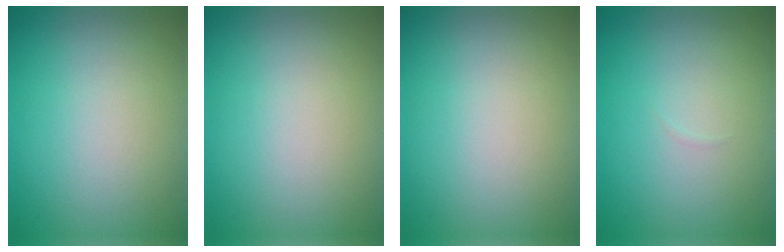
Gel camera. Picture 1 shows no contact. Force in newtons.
{"total": 0.0}
{"total": 0.0}
{"total": 0.0}